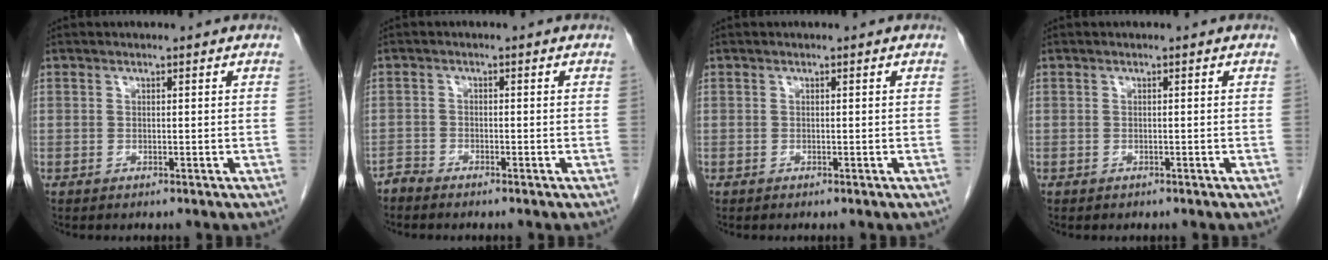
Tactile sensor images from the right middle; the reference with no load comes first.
{"total": 1.4, "force": [-1.4, 0.0, -0.1], "torque": [0.009, -0.002, -0.027]}
{"total": 0.0}
{"total": 0.0}